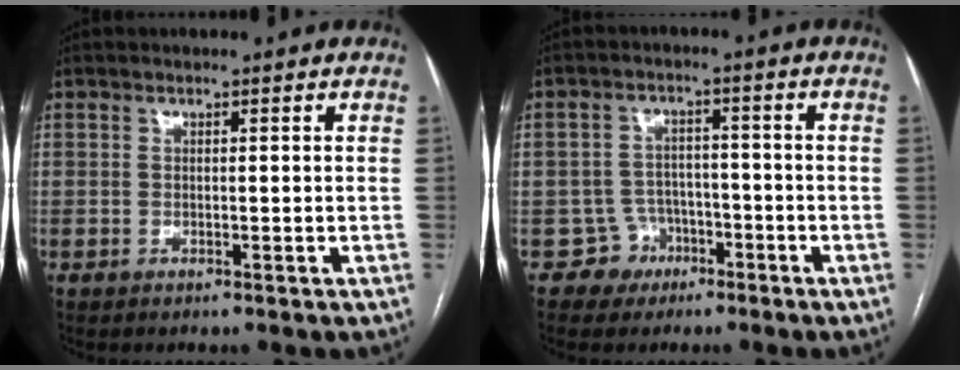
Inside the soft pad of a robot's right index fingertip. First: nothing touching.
{"total": 4.7, "force": [-2.4, 4.0, -0.4], "torque": [0.017, 0.016, -0.036]}